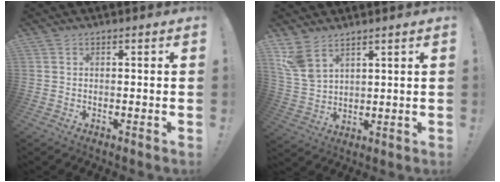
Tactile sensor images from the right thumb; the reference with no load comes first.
{"total": 7.7, "force": [5.6, 3.6, 3.9], "torque": [-0.086, -0.026, 0.110]}